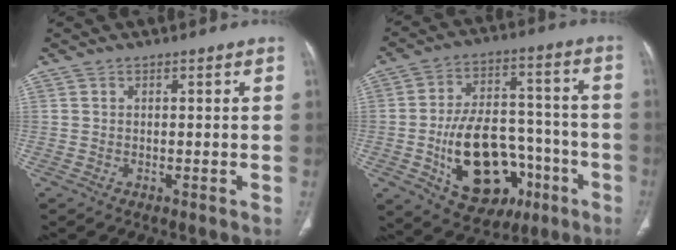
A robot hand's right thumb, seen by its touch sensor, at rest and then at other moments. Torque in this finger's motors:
{"motor_torque": [4.08, 0.93, 1.94, -0.83, 0.48]}